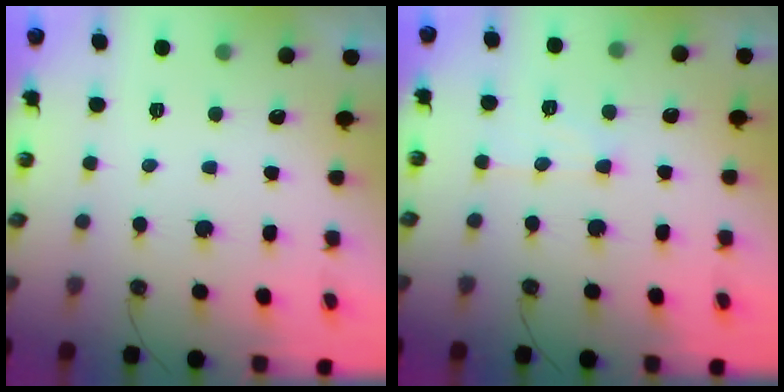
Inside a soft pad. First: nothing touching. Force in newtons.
{"total": 8.0, "press": 8.0, "slide": 0.7}